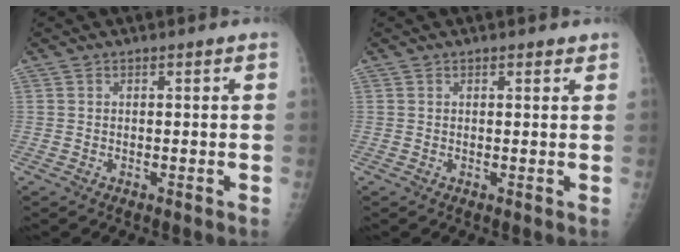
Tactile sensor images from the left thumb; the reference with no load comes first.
{"total": 1.4, "force": [1.0, 0.6, 0.7], "torque": [-0.005, -0.004, 0.011]}